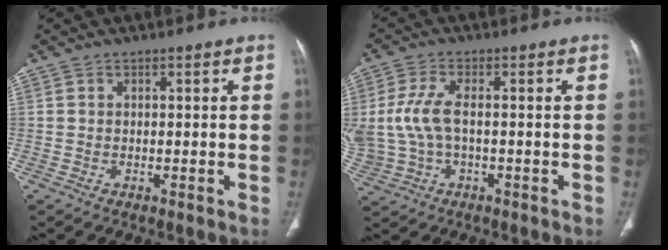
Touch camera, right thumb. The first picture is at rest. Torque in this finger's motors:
{"motor_torque": [-0.42, 0.84, 0.41, 0.83, 0.24]}